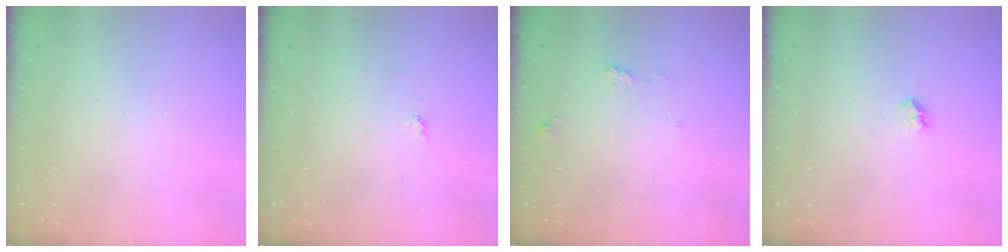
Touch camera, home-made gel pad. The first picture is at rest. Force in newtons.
{"total": 3.9, "press": 3.9, "slide": 0.4}
{"total": 5.4, "press": 5.4, "slide": 0.6}
{"total": 2.6, "press": 2.5, "slide": 0.4}